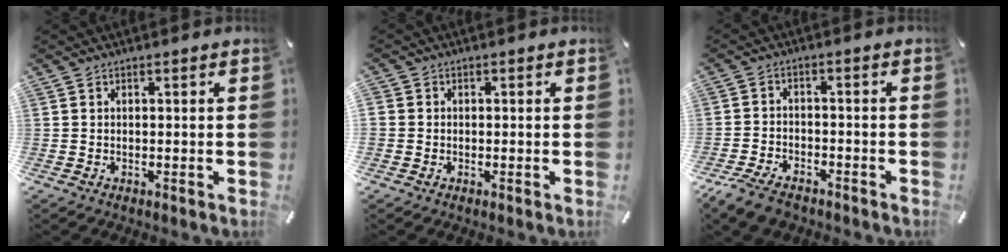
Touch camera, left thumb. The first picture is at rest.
{"total": 1.7, "force": [-0.4, 1.6, 0.1], "torque": [0.001, 0.007, -0.010]}
{"total": 5.3, "force": [-4.2, 2.4, 2.2], "torque": [-0.059, 0.014, -0.084]}